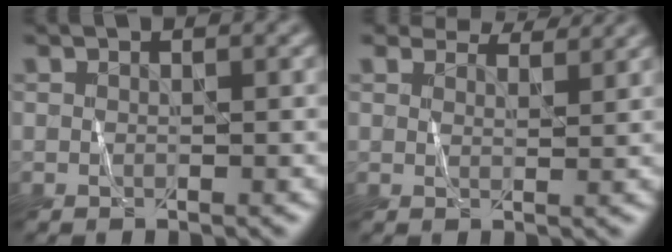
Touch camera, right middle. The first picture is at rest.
{"total": 4.5, "force": [4.3, 0.8, 1.0], "torque": [-0.026, -0.002, 0.056]}